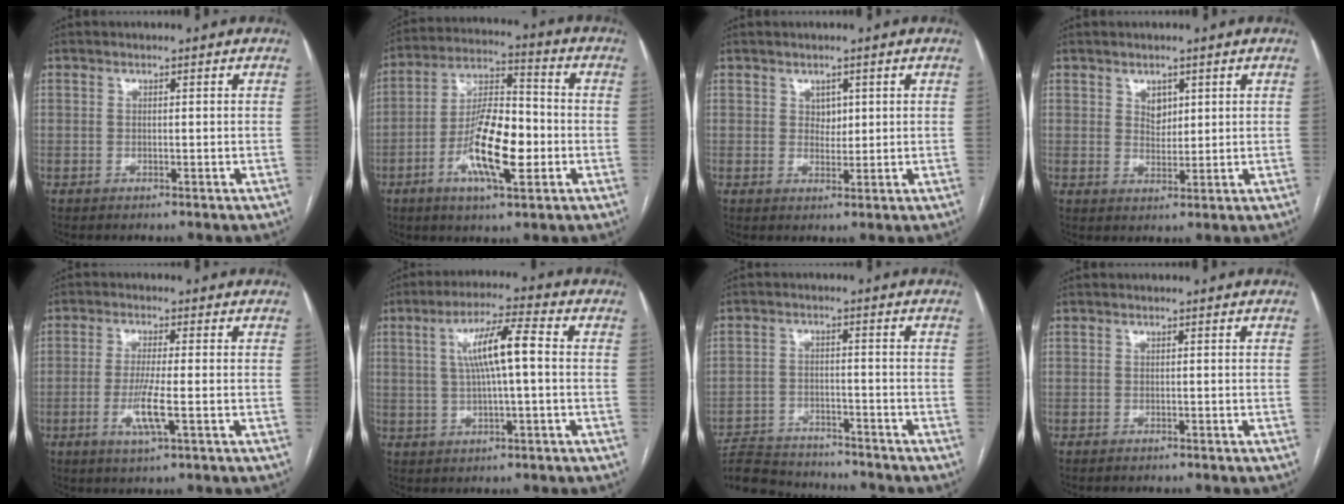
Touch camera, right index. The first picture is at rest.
{"total": 13.7, "force": [-4.1, 3.9, 12.5], "torque": [-0.240, 0.007, -0.071]}
{"total": 2.1, "force": [0.7, 1.6, 1.1], "torque": [-0.013, 0.000, 0.013]}
{"total": 2.8, "force": [1.2, 2.0, 1.5], "torque": [-0.023, 0.000, 0.026]}
{"total": 5.8, "force": [-1.9, 0.2, 5.5], "torque": [-0.112, -0.012, -0.034]}
{"total": 8.7, "force": [0.9, 1.0, 8.5], "torque": [-0.157, 0.017, 0.017]}
{"total": 14.3, "force": [-13.1, 3.7, 4.2], "torque": [-0.084, 0.011, -0.196]}
{"total": 1.8, "force": [-1.6, 0.6, 0.6], "torque": [-0.012, -0.002, -0.017]}